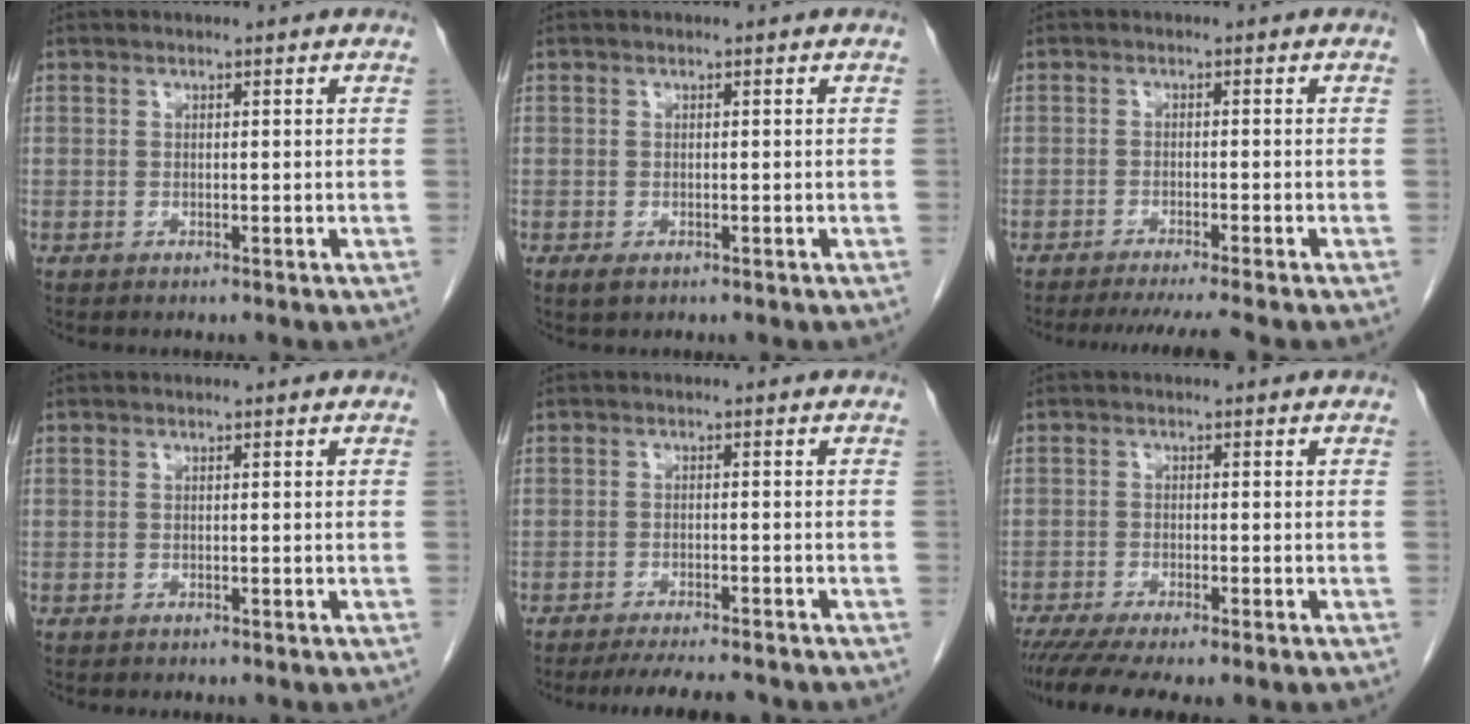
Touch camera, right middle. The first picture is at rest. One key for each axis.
{"total": 1.3, "fx": -0.7, "fy": 0.6, "fz": 0.9, "tx": -0.016, "ty": -0.002, "tz": -0.006}
{"total": 8.3, "fx": -7.2, "fy": -1.2, "fz": 3.8, "tx": -0.032, "ty": -0.022, "tz": -0.106}
{"total": 0.0}
{"total": 8.2, "fx": -7.4, "fy": 0.8, "fz": 3.5, "tx": -0.047, "ty": -0.014, "tz": -0.107}
{"total": 8.4, "fx": -6.6, "fy": 0.8, "fz": 5.1, "tx": -0.075, "ty": -0.015, "tz": -0.102}